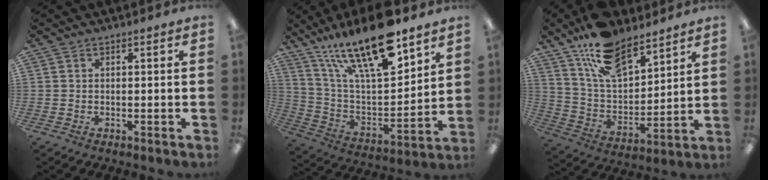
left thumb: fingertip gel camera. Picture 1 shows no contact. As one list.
[{"total": 23.0, "force": [15.9, 7.7, 14.7], "torque": [-0.268, -0.098, 0.272]}, {"total": 16.3, "force": [12.0, 7.3, 8.2], "torque": [-0.155, -0.060, 0.219]}]